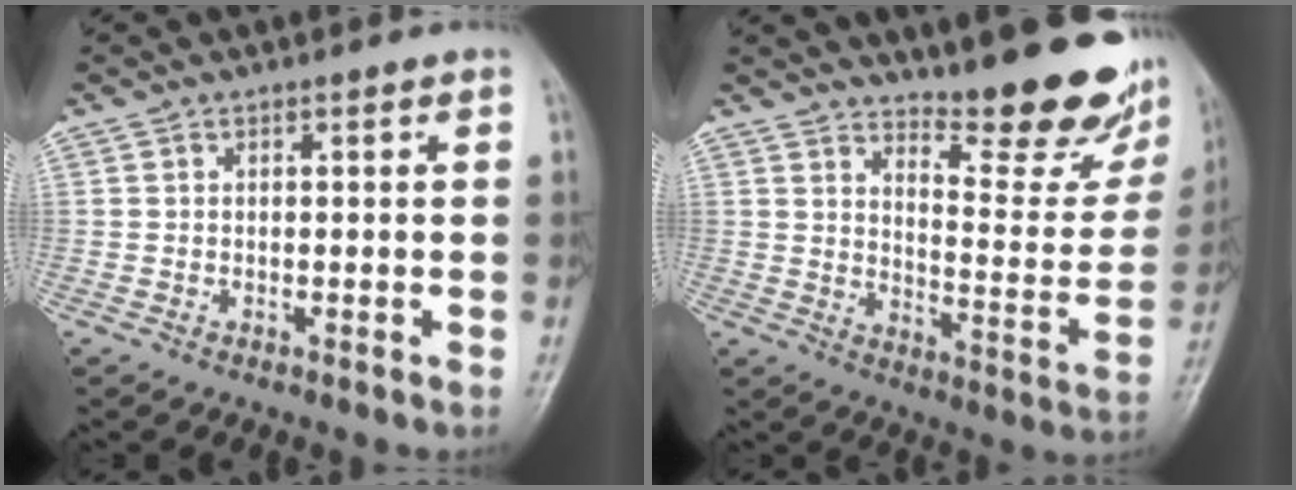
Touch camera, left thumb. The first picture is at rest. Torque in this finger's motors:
{"motor_torque": [0.12, 0.28, 0.22, -0.88, 0.16]}